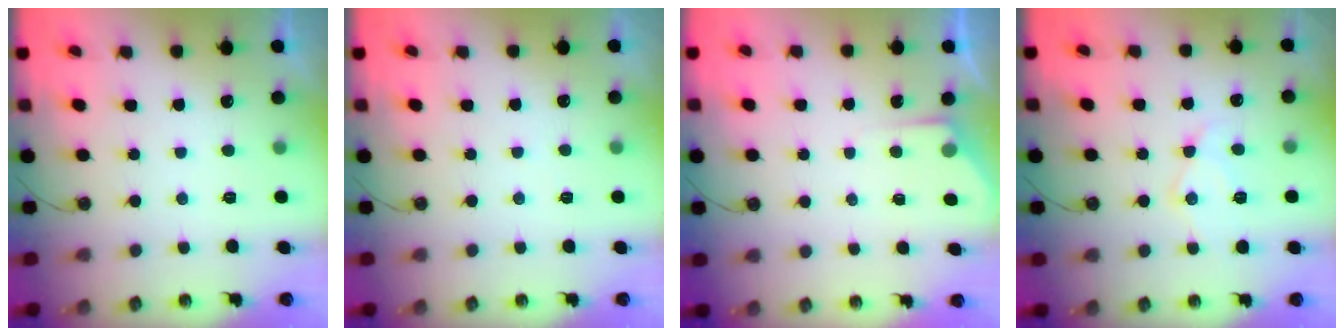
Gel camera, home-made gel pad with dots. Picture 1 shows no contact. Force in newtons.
{"total": 2.4, "press": 2.4, "slide": 0.4}
{"total": 3.4, "press": 3.3, "slide": 0.5}
{"total": 11.4, "press": 11.3, "slide": 1.0}